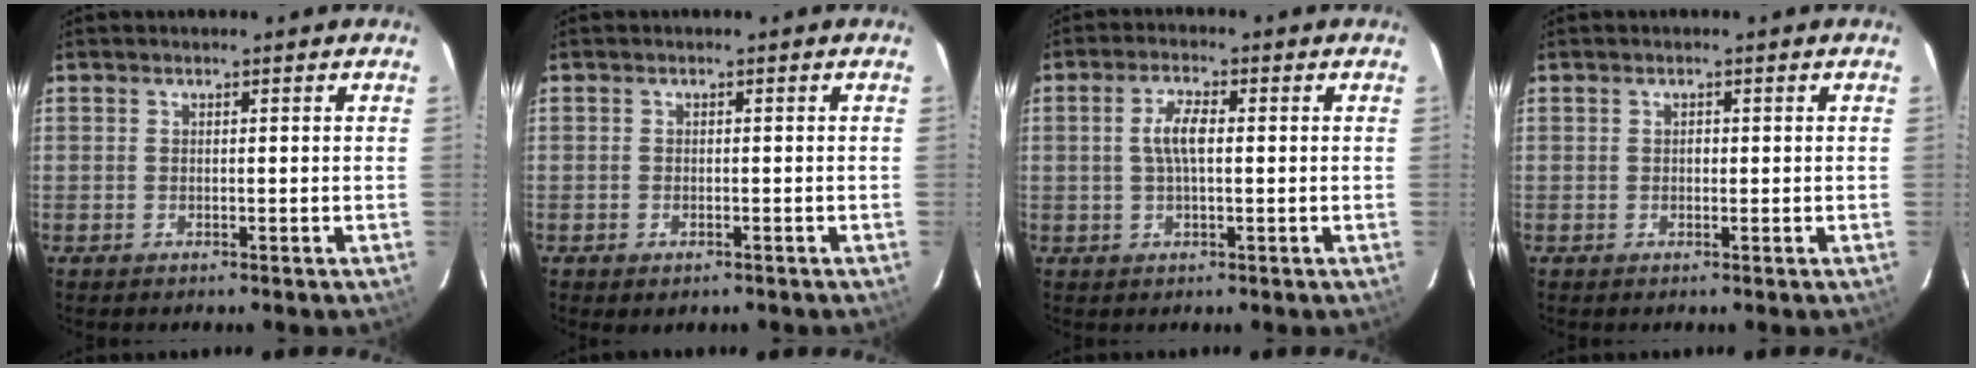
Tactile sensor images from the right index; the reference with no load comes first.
{"total": 1.6, "force": [-0.9, 1.0, 0.7], "torque": [-0.014, -0.004, -0.013]}
{"total": 4.6, "force": [0.3, 1.6, 4.3], "torque": [-0.086, 0.008, 0.008]}
{"total": 0.6, "force": [0.0, 0.6, 0.2], "torque": [-0.001, 0.002, 0.000]}